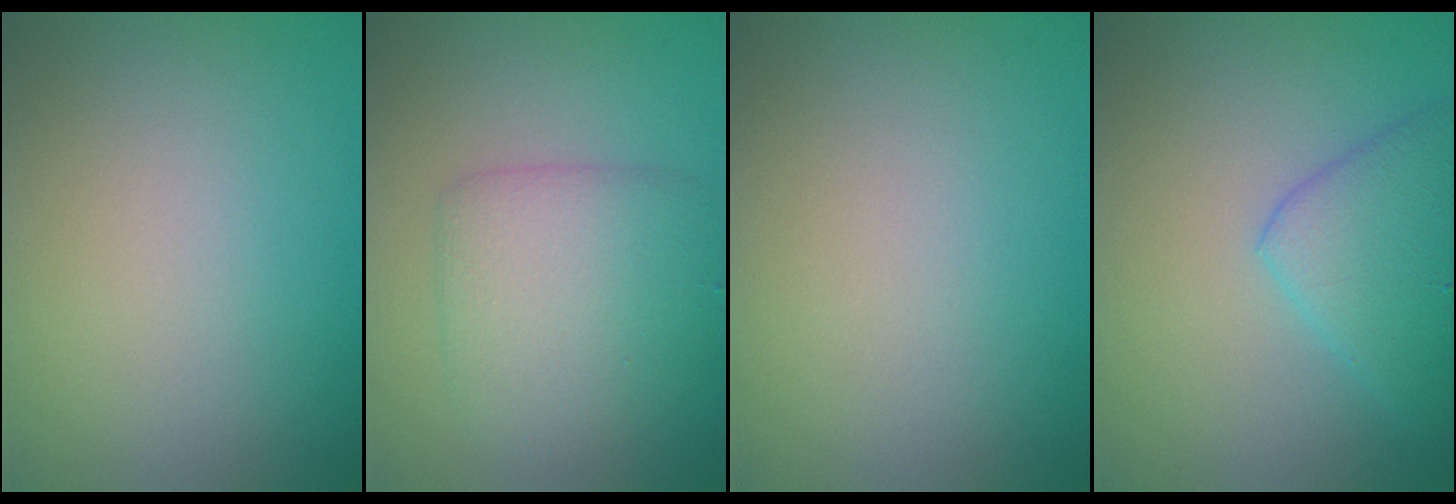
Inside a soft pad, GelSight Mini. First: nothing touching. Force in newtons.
{"total": 4.6, "press": 4.6, "slide": 0.1}
{"total": 0.0}
{"total": 3.9, "press": 3.9, "slide": 0.2}